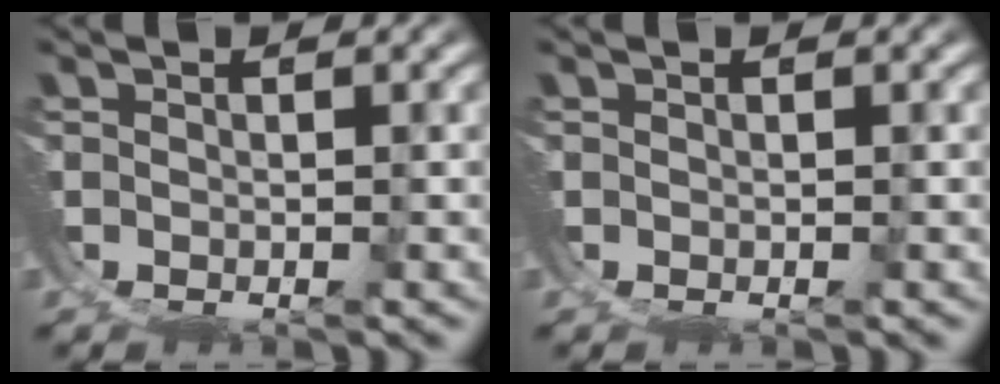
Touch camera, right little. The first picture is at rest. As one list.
[{"total": 0.0}]